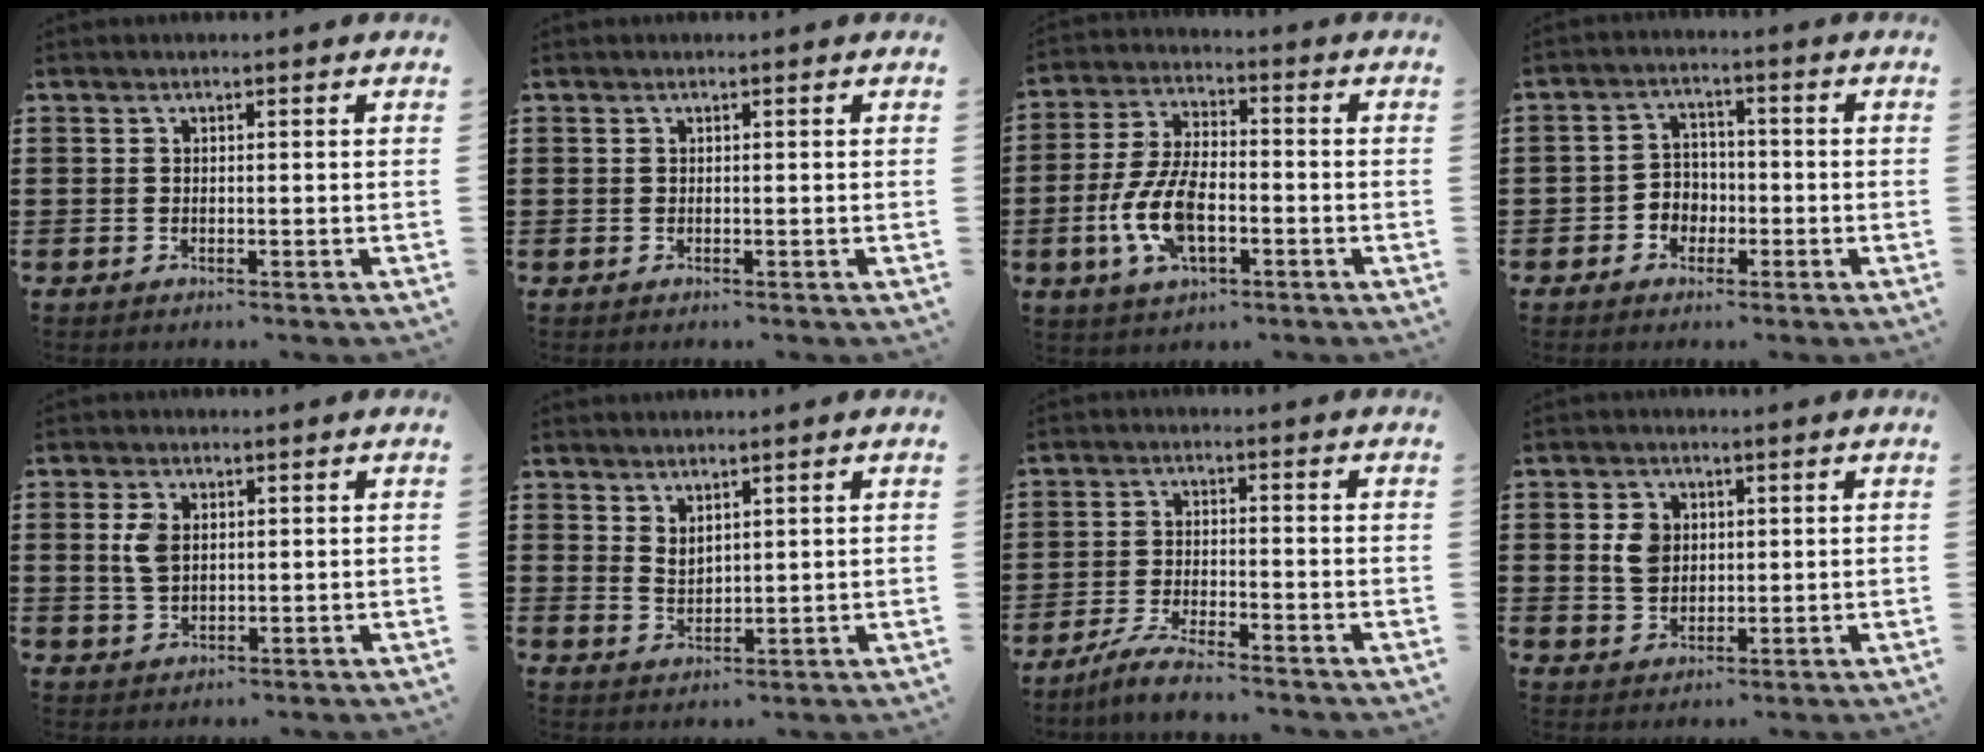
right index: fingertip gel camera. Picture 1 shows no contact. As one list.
[{"total": 0.0}, {"total": 9.9, "force": [-2.8, 4.8, 8.2], "torque": [-0.199, -0.007, -0.058]}, {"total": 3.5, "force": [-1.7, 3.0, 0.8], "torque": [-0.026, 0.008, -0.037]}, {"total": 4.1, "force": [0.9, 2.5, 3.2], "torque": [-0.076, 0.007, 0.013]}, {"total": 2.3, "force": [2.0, 1.0, 0.5], "torque": [-0.014, 0.004, 0.040]}, {"total": 4.2, "force": [-3.9, -0.1, 1.5], "torque": [-0.041, -0.006, -0.079]}, {"total": 4.3, "force": [0.9, 3.4, 2.5], "torque": [-0.059, 0.013, 0.015]}]